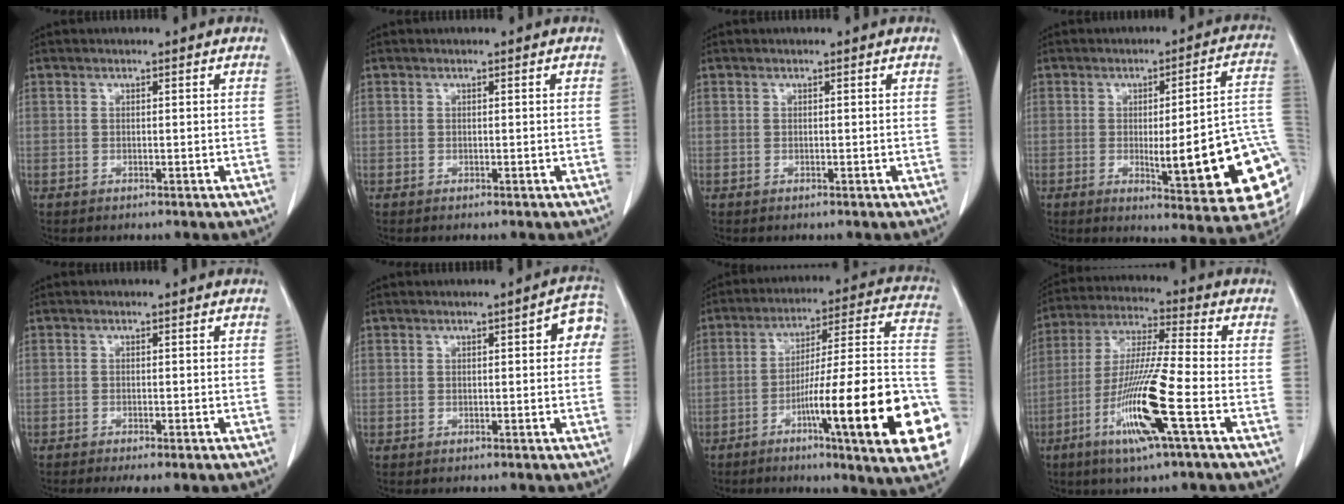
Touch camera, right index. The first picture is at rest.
{"total": 0.0}
{"total": 0.0}
{"total": 19.4, "force": [-3.6, 2.3, 18.9], "torque": [-0.158, 0.005, -0.033]}
{"total": 4.3, "force": [-3.1, 0.9, 2.8], "torque": [-0.037, -0.010, -0.042]}
{"total": 4.0, "force": [0.8, 1.3, 3.7], "torque": [-0.032, 0.017, 0.002]}
{"total": 26.2, "force": [-8.9, 1.5, 24.6], "torque": [-0.261, -0.001, -0.131]}
{"total": 14.1, "force": [-5.5, -0.4, 13.0], "torque": [-0.264, -0.019, -0.108]}